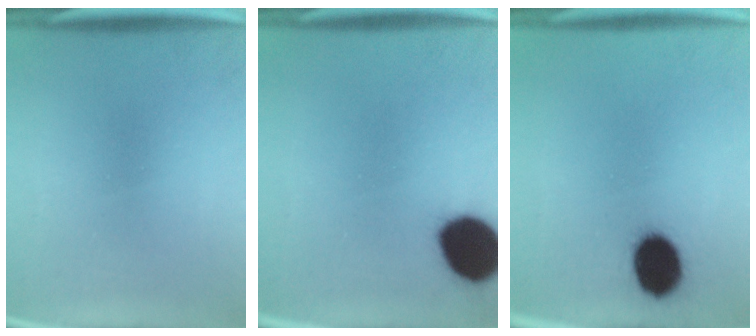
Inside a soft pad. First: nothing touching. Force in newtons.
{"total": 15.3}
{"total": 11.0}